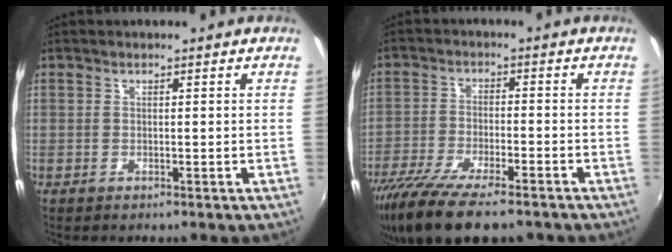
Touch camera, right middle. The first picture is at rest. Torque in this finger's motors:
{"motor_torque": [1.27, -0.87, 0.78, 0.21]}